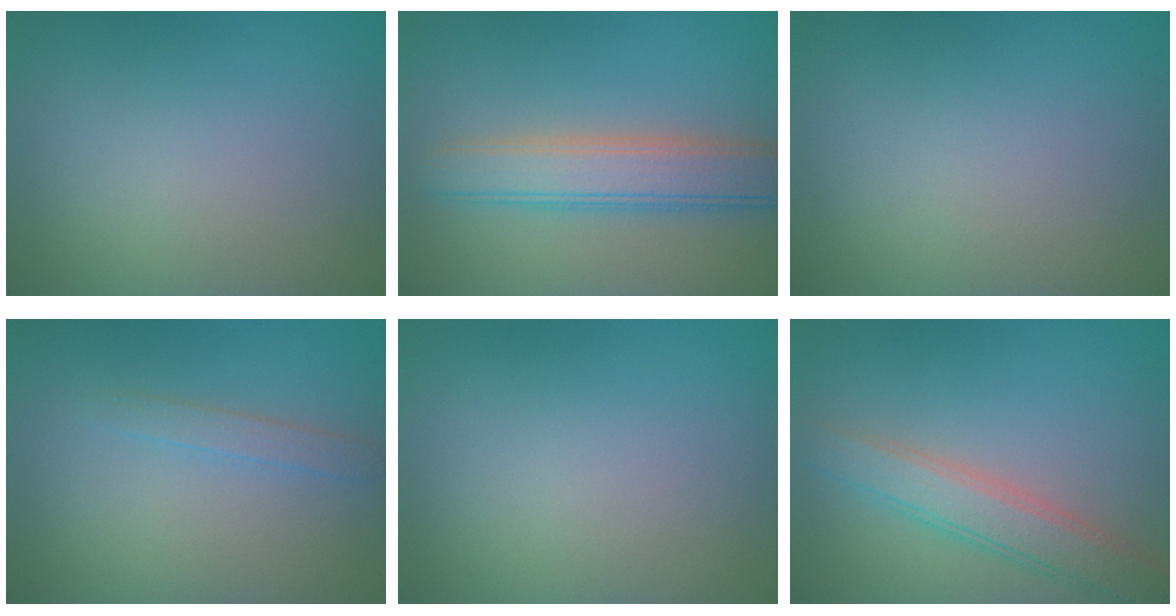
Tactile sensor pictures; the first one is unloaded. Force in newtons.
{"total": 5.1, "press": 5.1, "slide": 0.2}
{"total": 0.0}
{"total": 1.3, "press": 1.3, "slide": 0.1}
{"total": 0.0}
{"total": 3.9, "press": 3.9, "slide": 0.1}